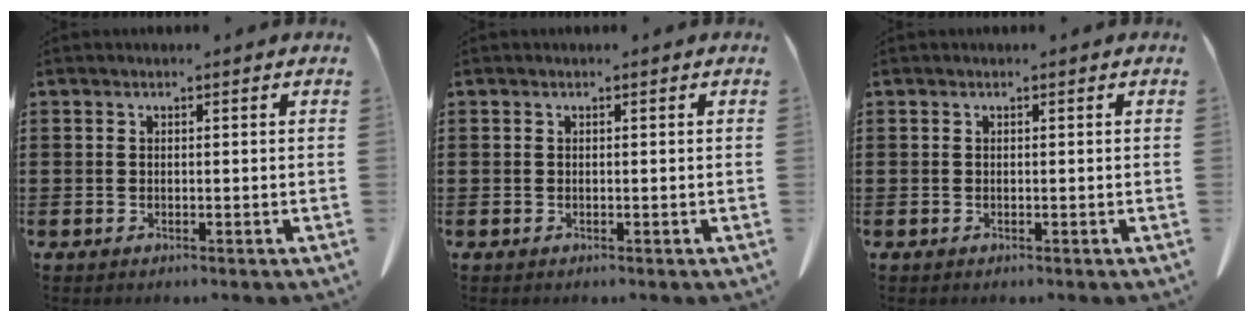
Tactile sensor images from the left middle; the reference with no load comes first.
{"total": 0.0}
{"total": 0.0}